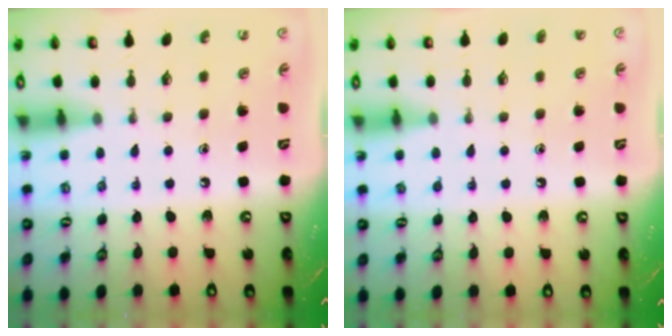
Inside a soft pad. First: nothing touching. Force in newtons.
{"total": 1.0, "press": 1.0, "slide": 0.1}